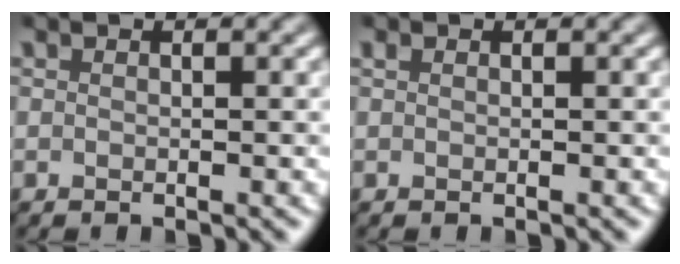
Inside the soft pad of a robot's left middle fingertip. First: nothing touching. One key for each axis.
{"total": 0.0}